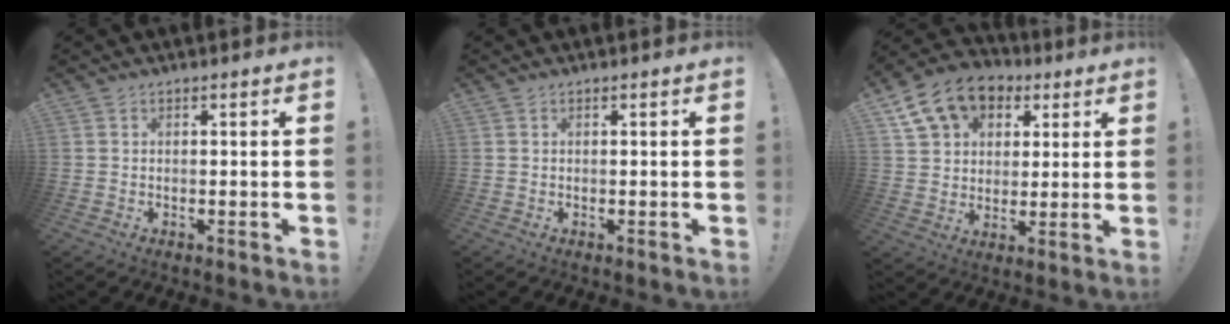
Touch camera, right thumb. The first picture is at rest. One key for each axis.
{"total": 0.0}
{"total": 14.4, "fx": 7.2, "fy": 10.6, "fz": 6.4, "tx": -0.096, "ty": -0.034, "tz": 0.139}